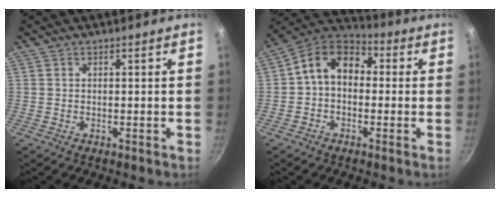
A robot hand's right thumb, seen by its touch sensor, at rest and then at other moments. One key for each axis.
{"total": 10.8, "fx": 0.6, "fy": 7.9, "fz": 7.4, "tx": -0.100, "ty": 0.038, "tz": -0.015}